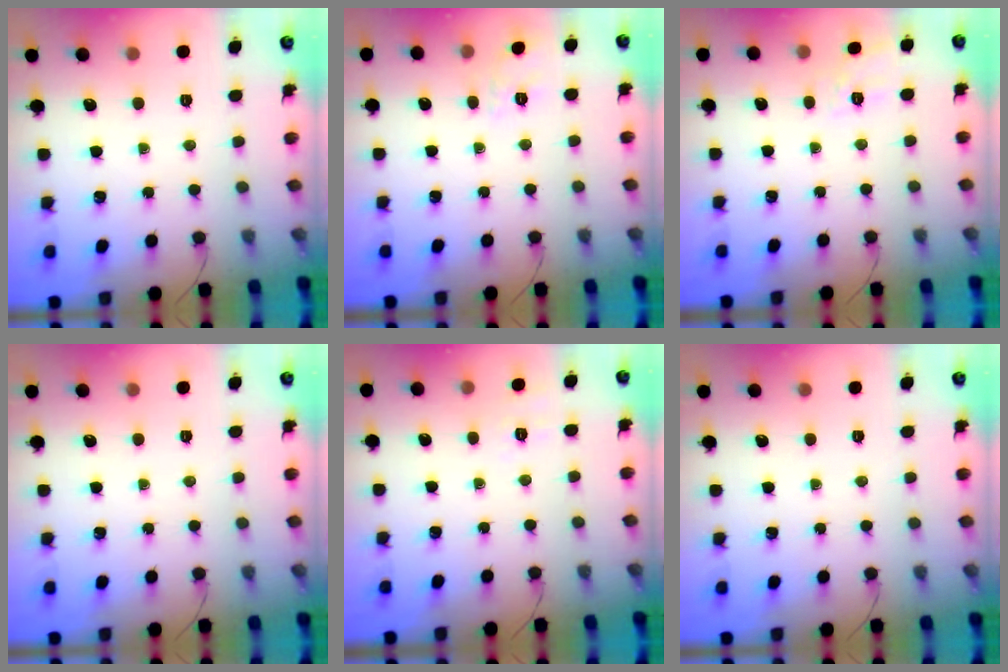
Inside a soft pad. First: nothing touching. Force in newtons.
{"total": 1.9, "press": 0.3, "slide": 1.8}
{"total": 9.7, "press": 9.6, "slide": 1.7}
{"total": 0.0}
{"total": 1.9, "press": 0.4, "slide": 1.9}
{"total": 0.0}